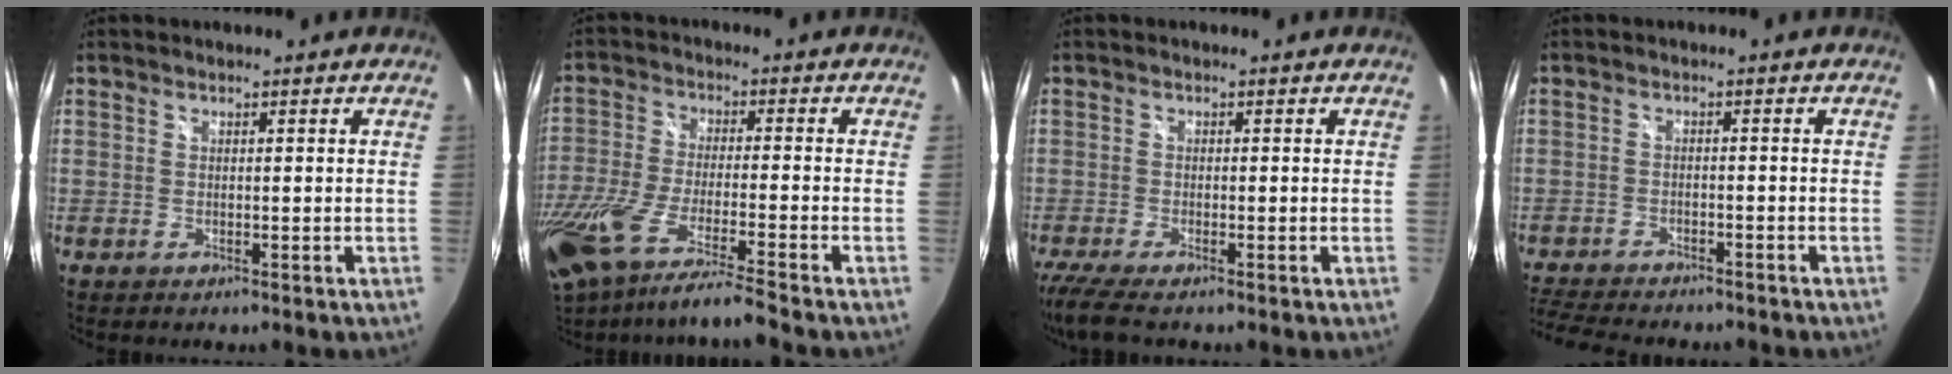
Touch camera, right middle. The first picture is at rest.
{"total": 16.9, "force": [-13.0, 0.2, 10.8], "torque": [-0.219, -0.065, -0.227]}
{"total": 4.8, "force": [-3.6, 0.2, 3.2], "torque": [-0.073, -0.026, -0.071]}
{"total": 9.9, "force": [-8.8, 2.2, 3.7], "torque": [-0.101, -0.017, -0.147]}